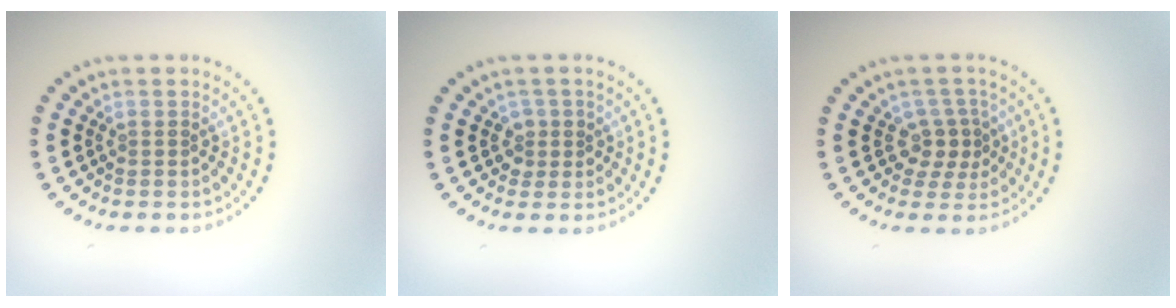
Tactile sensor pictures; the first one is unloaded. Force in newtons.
{"total": 1.3, "press": 1.1, "slide": 0.6}
{"total": 2.4, "press": 1.9, "slide": 1.6}